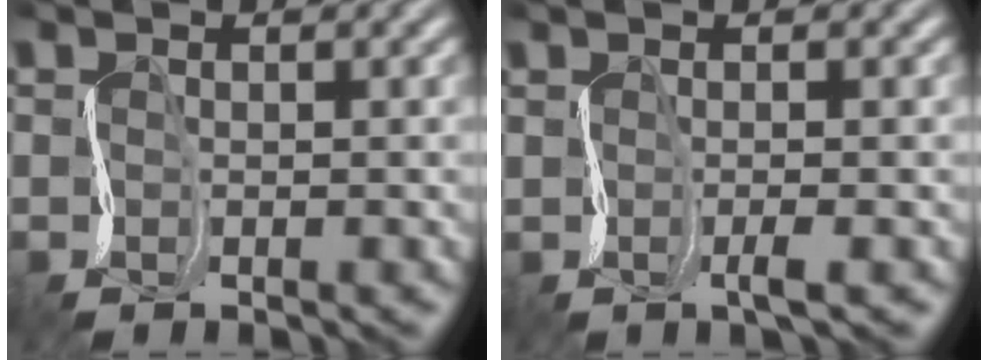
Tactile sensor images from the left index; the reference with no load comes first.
{"total": 1.1, "force": [0.9, -0.5, 0.3], "torque": [-0.009, 0.005, 0.003]}